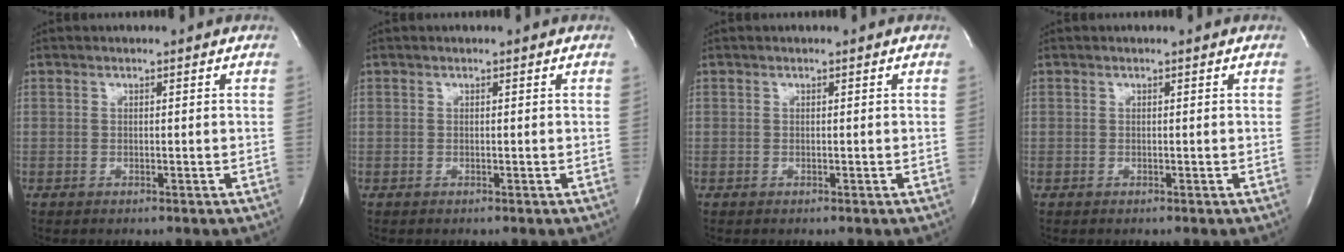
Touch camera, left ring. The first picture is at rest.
{"total": 0.0}
{"total": 0.0}
{"total": 0.0}